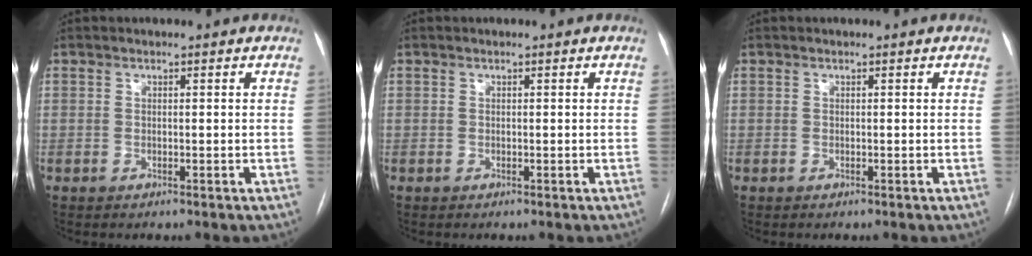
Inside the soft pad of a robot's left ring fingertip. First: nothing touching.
{"total": 0.0}
{"total": 0.0}